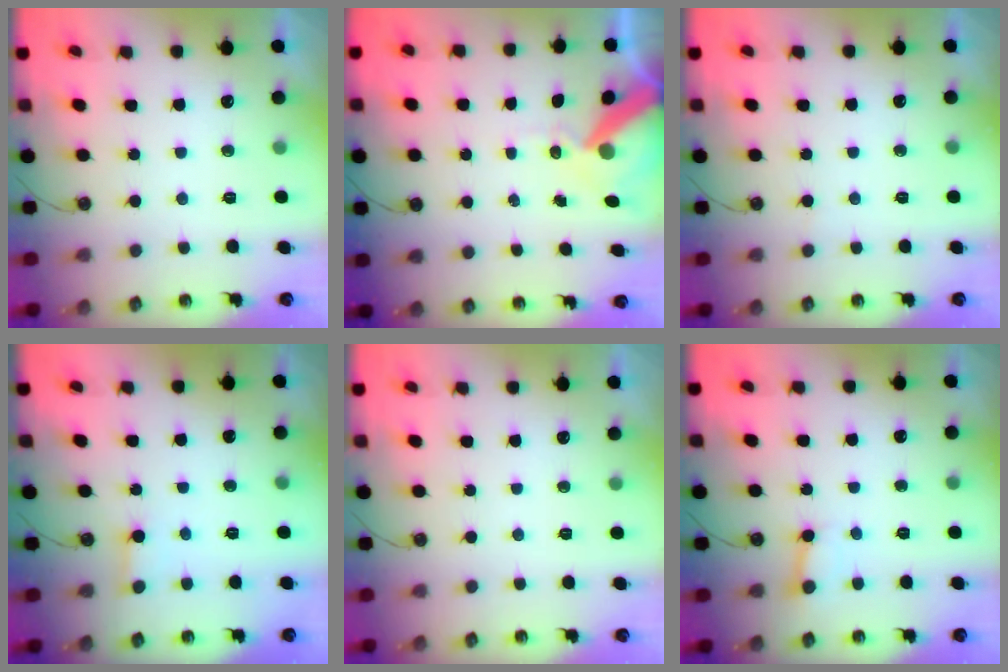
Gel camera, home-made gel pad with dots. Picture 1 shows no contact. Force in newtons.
{"total": 10.9, "press": 10.8, "slide": 1.5}
{"total": 3.5, "press": 3.4, "slide": 0.3}
{"total": 2.7, "press": 2.7, "slide": 0.2}
{"total": 0.0}
{"total": 4.3, "press": 4.3, "slide": 0.5}